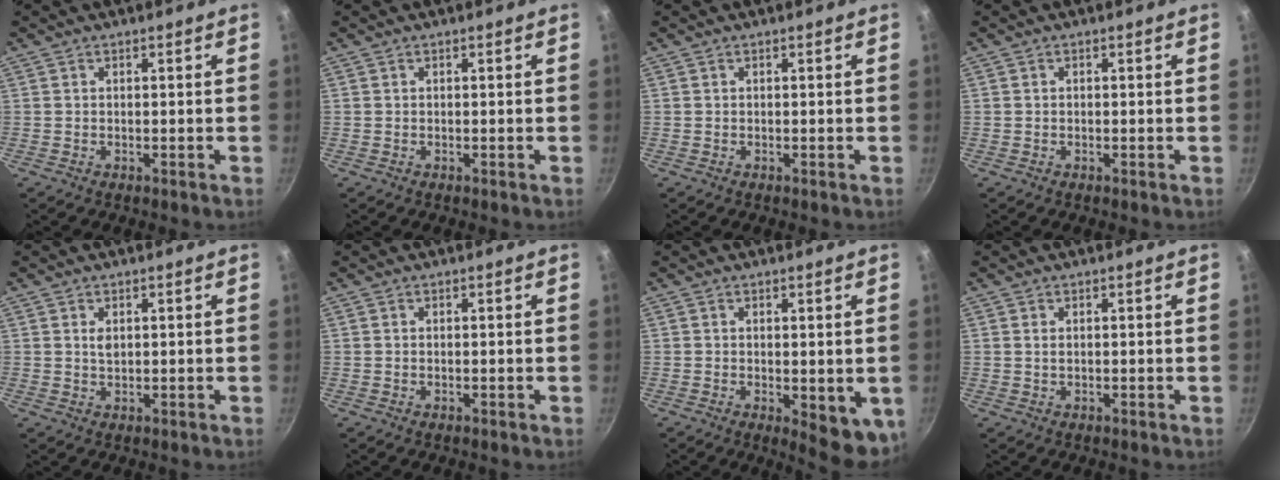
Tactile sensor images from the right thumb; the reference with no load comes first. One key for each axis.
{"total": 0.0}
{"total": 0.0}
{"total": 0.0}
{"total": 1.7, "fx": 0.5, "fy": 1.0, "fz": 1.2, "tx": -0.020, "ty": -0.002, "tz": 0.009}
{"total": 0.0}
{"total": 8.1, "fx": -1.0, "fy": 3.2, "fz": 7.3, "tx": -0.072, "ty": -0.008, "tz": -0.005}
{"total": 0.7, "fx": 0.2, "fy": 0.4, "fz": 0.5, "tx": -0.009, "ty": 0.001, "tz": 0.003}